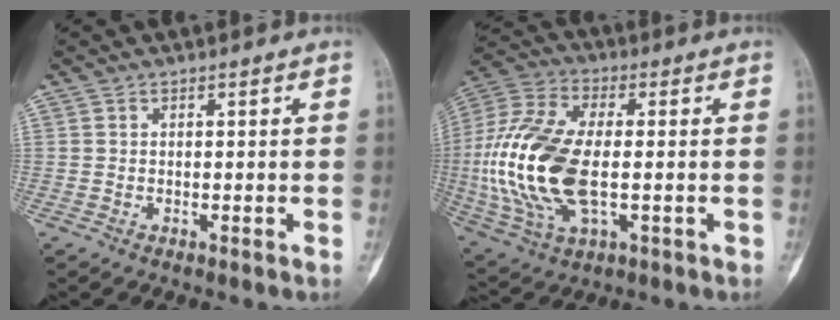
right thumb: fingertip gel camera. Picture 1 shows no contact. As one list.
[{"total": 21.9, "force": [-1.8, 11.5, 18.6], "torque": [-0.413, 0.002, -0.027]}]